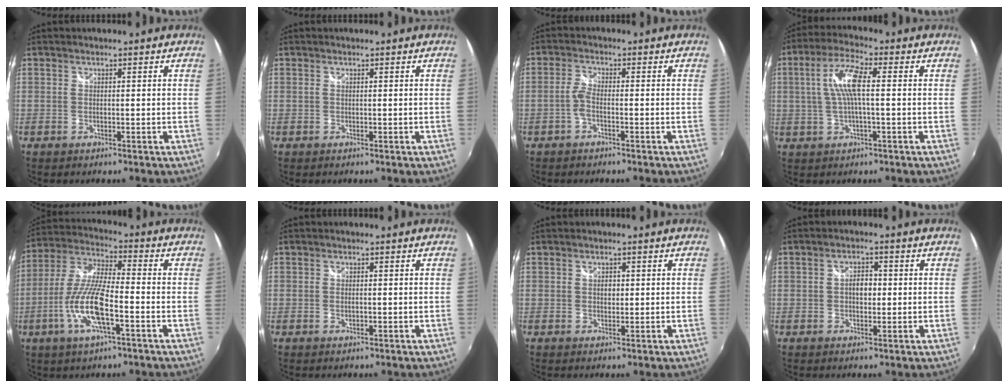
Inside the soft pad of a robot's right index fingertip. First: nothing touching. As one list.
[{"total": 0.0}, {"total": 2.3, "force": [-1.1, 0.5, 2.0], "torque": [-0.051, 0.004, -0.025]}, {"total": 8.0, "force": [0.7, 1.6, 7.8], "torque": [-0.155, 0.010, 0.015]}, {"total": 13.1, "force": [-4.6, 3.0, 11.8], "torque": [-0.249, -0.006, -0.091]}, {"total": 0.9, "force": [-0.1, 0.5, 0.6], "torque": [-0.014, -0.001, -0.002]}, {"total": 1.4, "force": [0.2, 1.2, 0.7], "torque": [-0.010, 0.002, 0.003]}, {"total": 3.2, "force": [0.0, 2.1, 2.4], "torque": [-0.038, 0.006, -0.002]}]